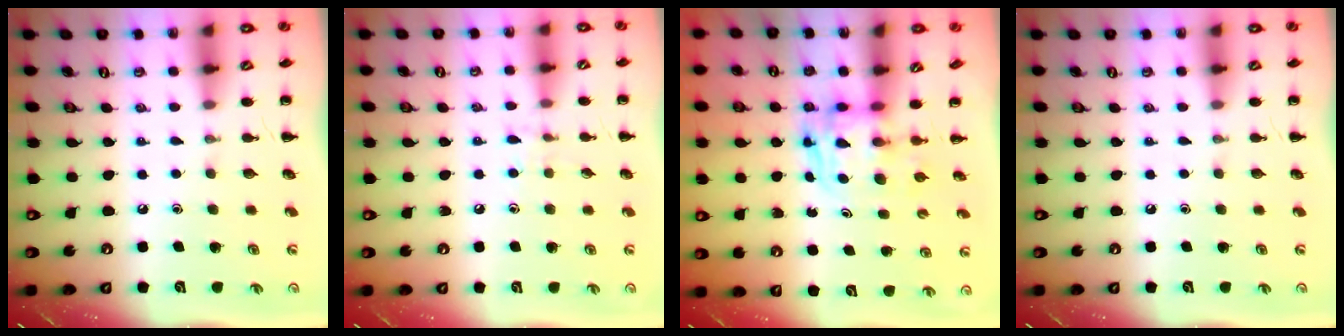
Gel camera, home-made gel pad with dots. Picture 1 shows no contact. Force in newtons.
{"total": 6.4, "press": 6.1, "slide": 2.0}
{"total": 2.7, "press": 2.7, "slide": 0.2}
{"total": 0.0}